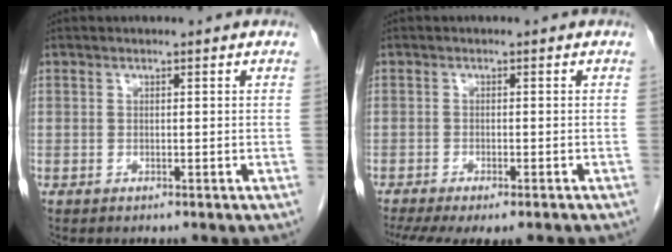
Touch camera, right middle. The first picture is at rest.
{"total": 11.5, "force": [-9.3, 3.1, 6.1], "torque": [-0.113, -0.013, -0.126]}